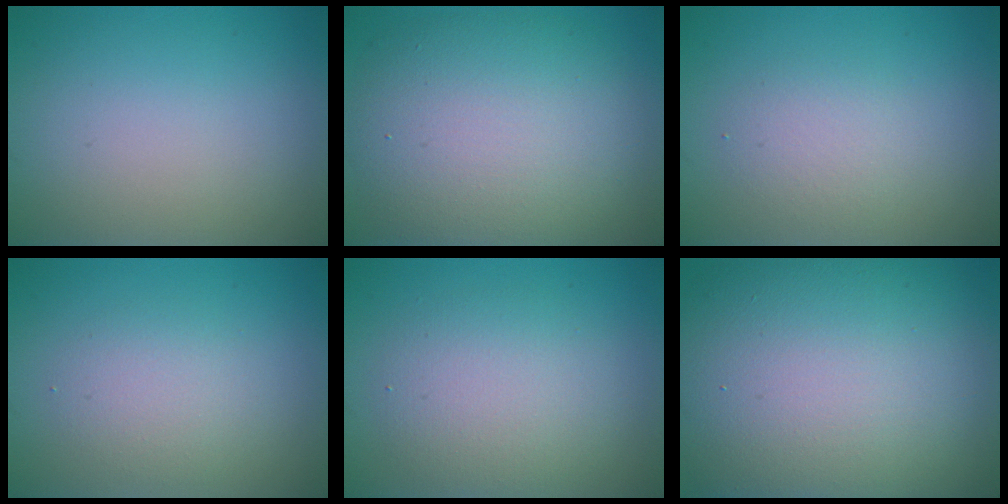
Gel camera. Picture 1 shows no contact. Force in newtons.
{"total": 10.5, "press": 10.5, "slide": 0.4}
{"total": 2.2, "press": 2.2, "slide": 0.3}
{"total": 2.5, "press": 2.5, "slide": 0.1}
{"total": 4.1, "press": 4.1, "slide": 0.4}
{"total": 18.0, "press": 18.0, "slide": 0.9}